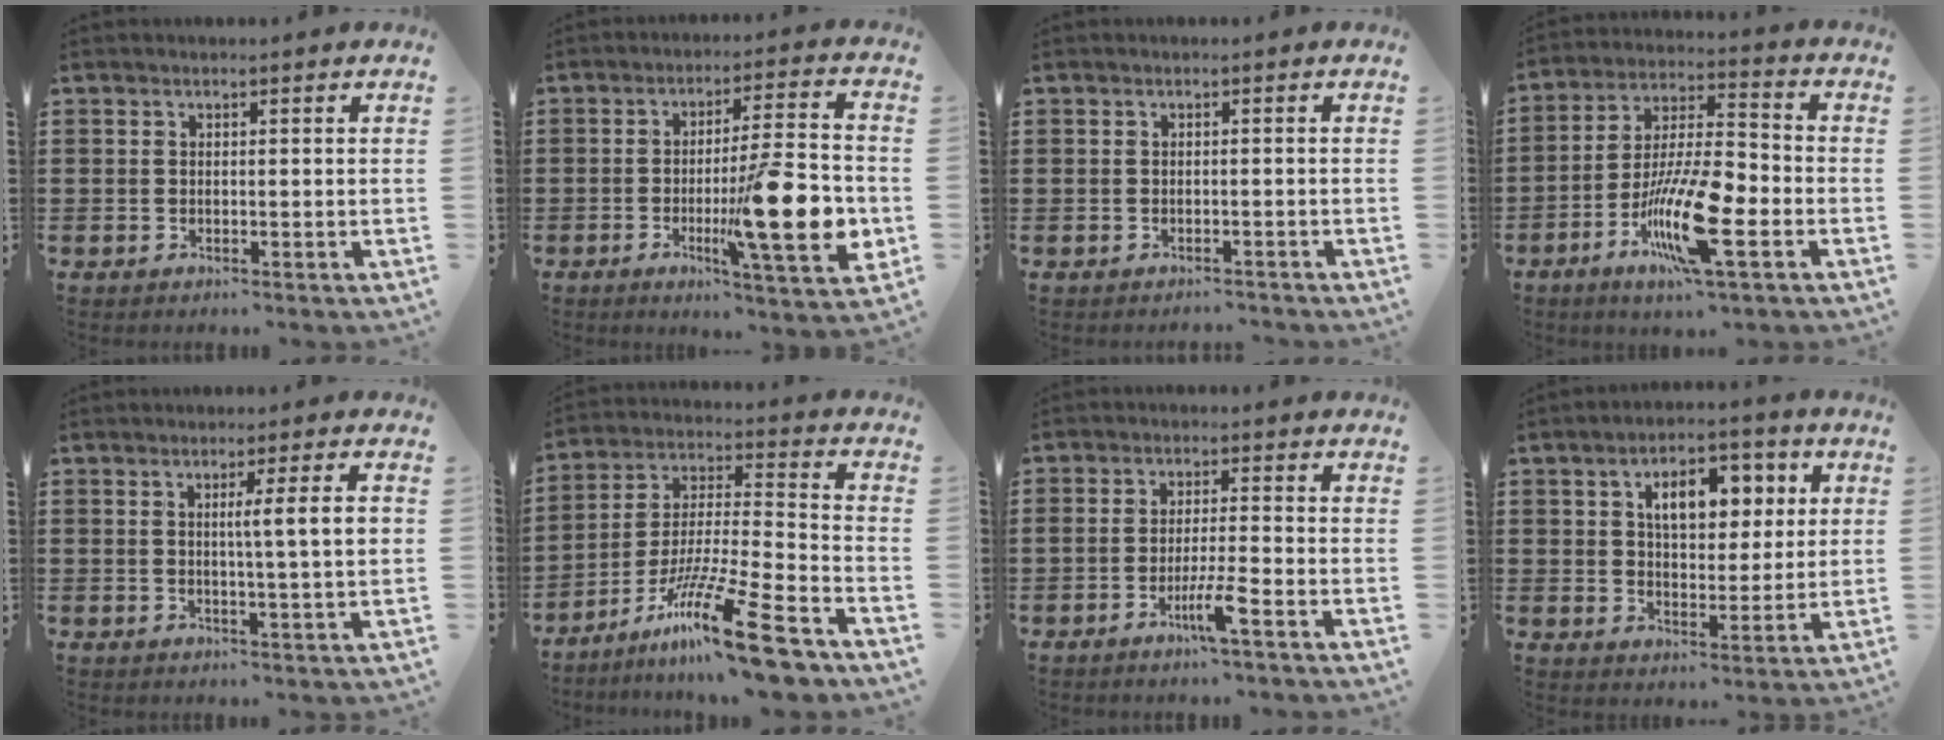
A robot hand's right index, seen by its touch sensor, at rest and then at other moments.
{"total": 16.3, "force": [-3.6, 3.0, 15.6], "torque": [-0.237, -0.007, -0.054]}
{"total": 1.0, "force": [-0.9, 0.3, -0.1], "torque": [-0.001, 0.003, -0.022]}
{"total": 13.7, "force": [-5.4, 3.0, 12.2], "torque": [-0.248, -0.005, -0.099]}
{"total": 5.9, "force": [1.0, 0.0, 5.8], "torque": [-0.101, -0.008, 0.009]}
{"total": 17.2, "force": [-12.0, 1.0, 12.2], "torque": [-0.213, 0.032, -0.213]}
{"total": 4.8, "force": [-2.8, 0.0, 3.9], "torque": [-0.078, -0.012, -0.051]}
{"total": 7.8, "force": [2.8, 4.5, 5.7], "torque": [-0.088, 0.001, 0.039]}